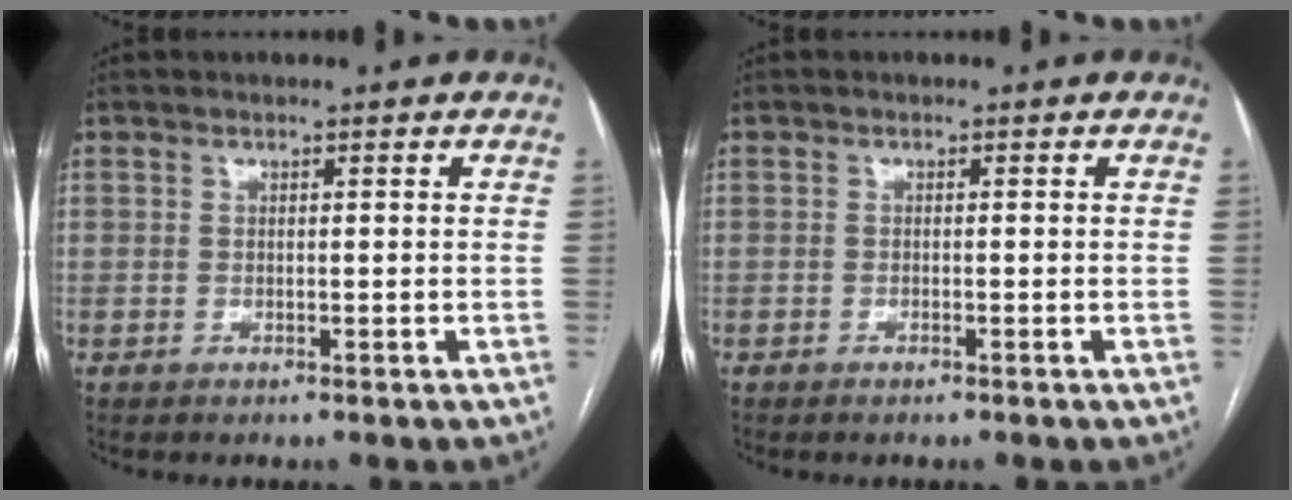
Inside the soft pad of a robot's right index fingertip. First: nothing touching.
{"total": 0.6, "force": [-0.5, 0.0, 0.3], "torque": [-0.010, -0.001, -0.007]}